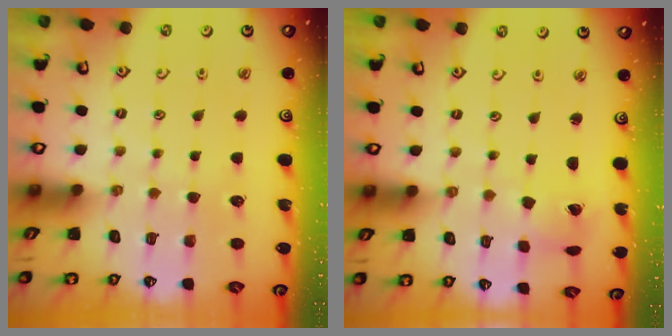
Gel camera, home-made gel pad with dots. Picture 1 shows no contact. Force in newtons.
{"total": 1.2, "press": 1.2, "slide": 0.2}